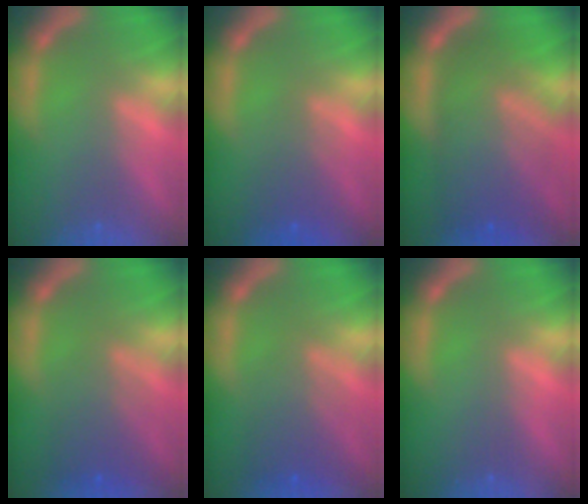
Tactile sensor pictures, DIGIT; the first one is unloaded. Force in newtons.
{"total": 3.0}
{"total": 10.0}
{"total": 4.5}
{"total": 4.5}
{"total": 0.0}